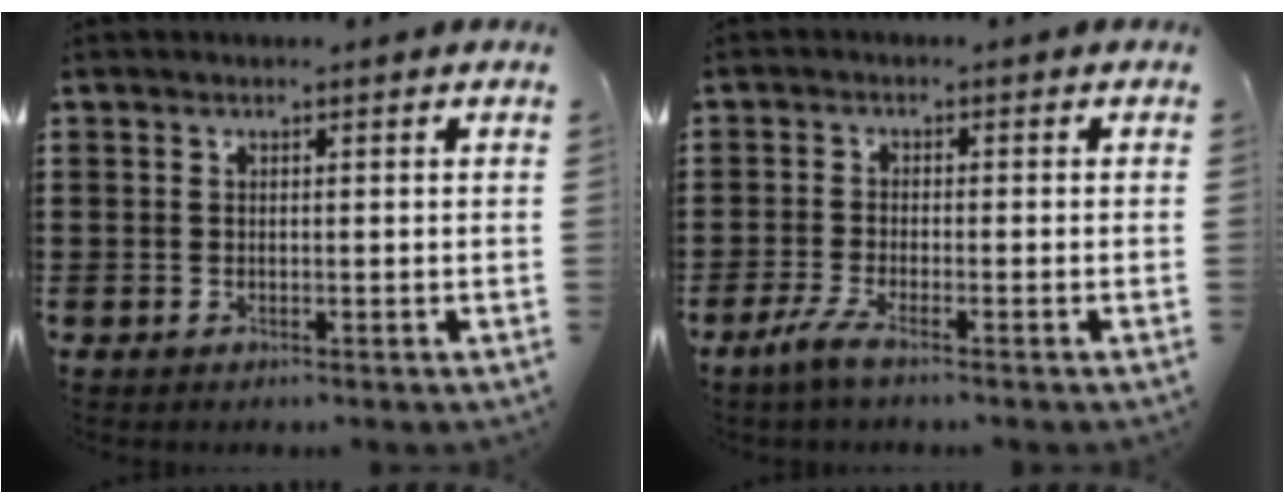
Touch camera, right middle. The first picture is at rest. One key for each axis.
{"total": 3.1, "fx": -2.1, "fy": 0.1, "fz": 2.2, "tx": -0.059, "ty": -0.009, "tz": -0.044}